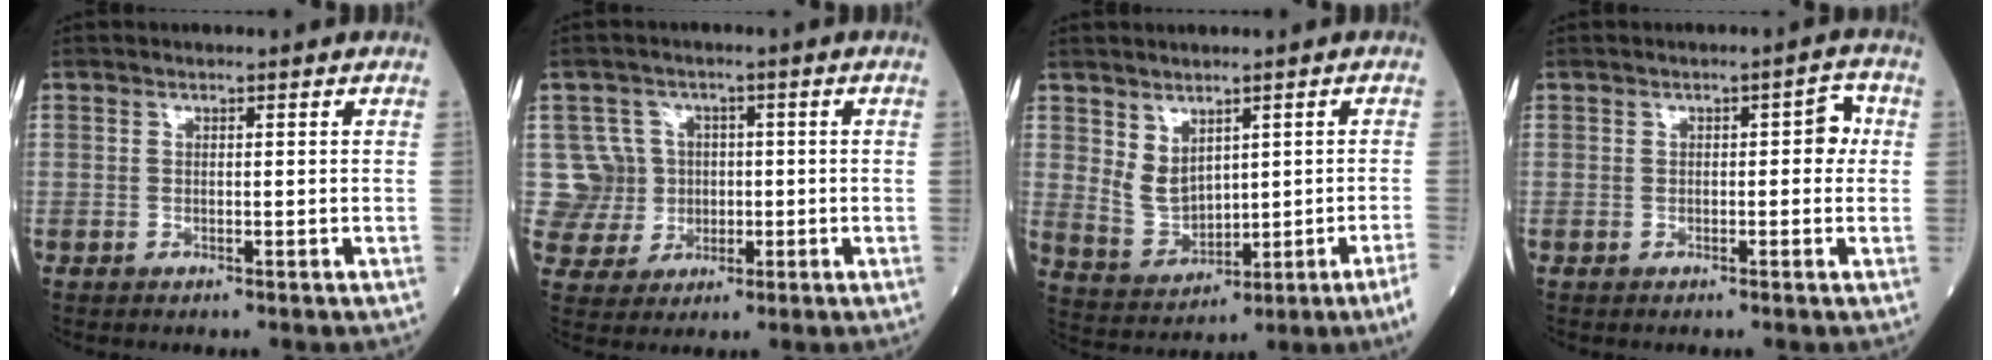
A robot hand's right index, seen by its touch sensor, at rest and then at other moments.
{"total": 6.3, "force": [0.6, 6.3, -0.2], "torque": [0.009, 0.016, 0.019]}
{"total": 5.4, "force": [1.3, 2.1, 4.8], "torque": [-0.096, 0.007, 0.043]}
{"total": 2.9, "force": [0.2, 1.4, 2.6], "torque": [-0.024, 0.013, -0.001]}